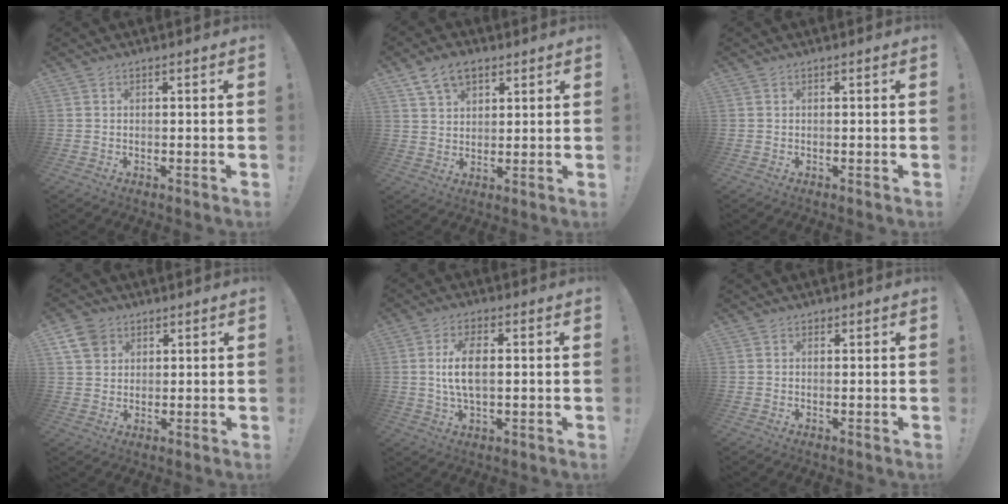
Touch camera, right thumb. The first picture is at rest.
{"total": 8.4, "force": [5.1, 5.2, 4.1], "torque": [-0.066, -0.013, 0.097]}
{"total": 0.0}
{"total": 7.5, "force": [4.2, 5.6, 2.7], "torque": [-0.045, -0.017, 0.085]}
{"total": 8.8, "force": [0.6, 4.2, 7.7], "torque": [-0.139, -0.004, 0.007]}
{"total": 0.8, "force": [0.5, 0.6, 0.1], "torque": [0.003, -0.002, 0.009]}